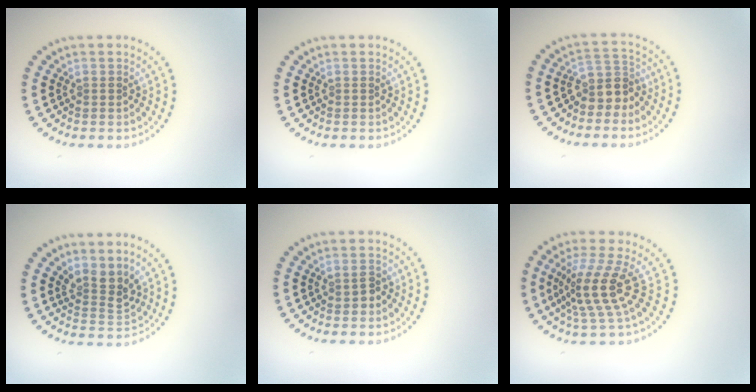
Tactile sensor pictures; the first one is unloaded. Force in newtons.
{"total": 0.0}
{"total": 3.0, "press": 2.3, "slide": 1.8}
{"total": 2.7, "press": 2.0, "slide": 1.8}
{"total": 1.4, "press": 1.4, "slide": 0.1}
{"total": 4.5, "press": 3.2, "slide": 3.2}